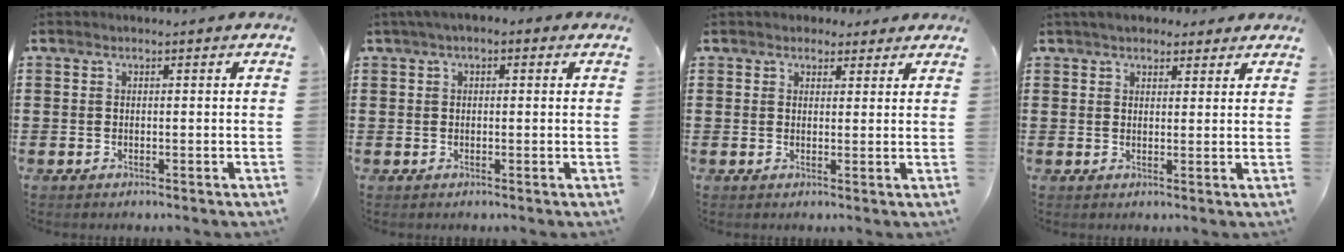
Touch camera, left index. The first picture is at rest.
{"total": 1.7, "force": [0.5, 0.9, 1.4], "torque": [-0.029, 0.008, 0.007]}
{"total": 2.5, "force": [2.0, 1.4, 0.2], "torque": [-0.004, 0.004, 0.036]}
{"total": 3.5, "force": [3.0, 1.6, 1.0], "torque": [-0.029, 0.003, 0.057]}